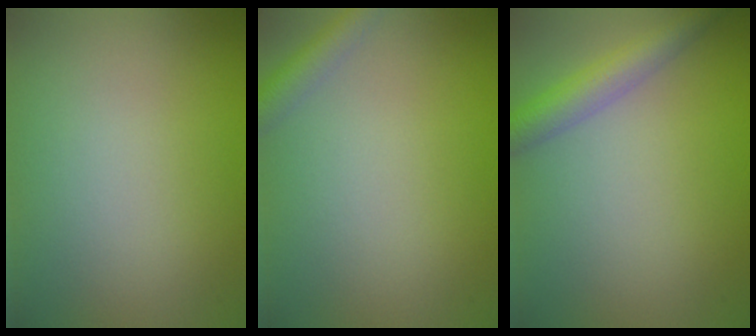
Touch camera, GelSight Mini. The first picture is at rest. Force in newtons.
{"total": 2.4, "press": 2.4, "slide": 0.2}
{"total": 3.6, "press": 3.6, "slide": 0.2}